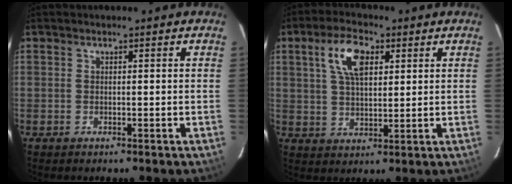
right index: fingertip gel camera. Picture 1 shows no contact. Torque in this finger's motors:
{"motor_torque": [0.49, 0.32, 0.33, 0.07]}